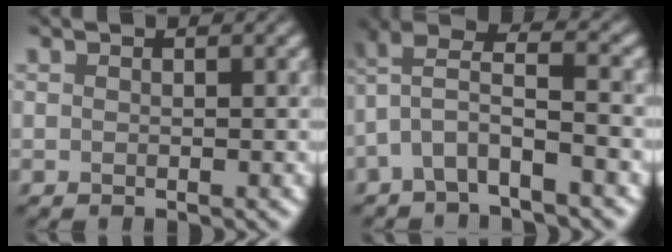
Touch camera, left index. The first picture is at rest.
{"total": 4.3, "force": [-1.8, 1.1, 3.7], "torque": [-0.077, 0.017, -0.035]}